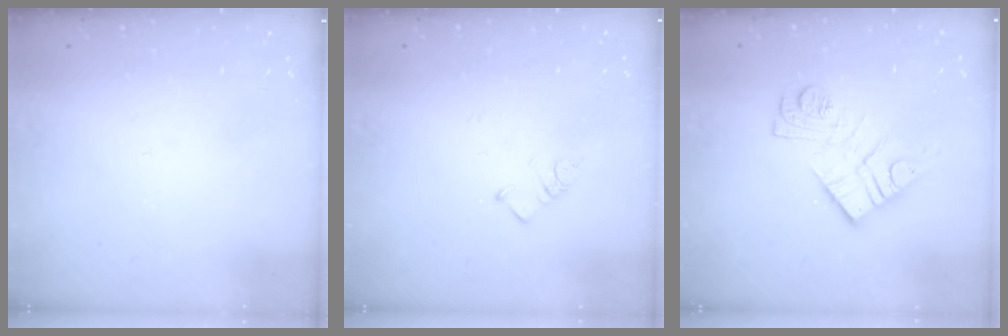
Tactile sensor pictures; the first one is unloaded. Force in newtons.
{"total": 2.7, "press": 2.7, "slide": 0.4}
{"total": 14.5, "press": 14.4, "slide": 1.0}